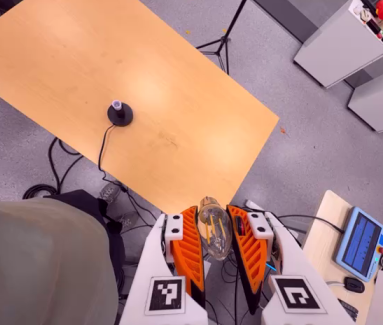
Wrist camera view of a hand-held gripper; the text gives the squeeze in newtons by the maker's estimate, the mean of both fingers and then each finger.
{"total": 21.8, "left": 24.5, "right": 19.1}